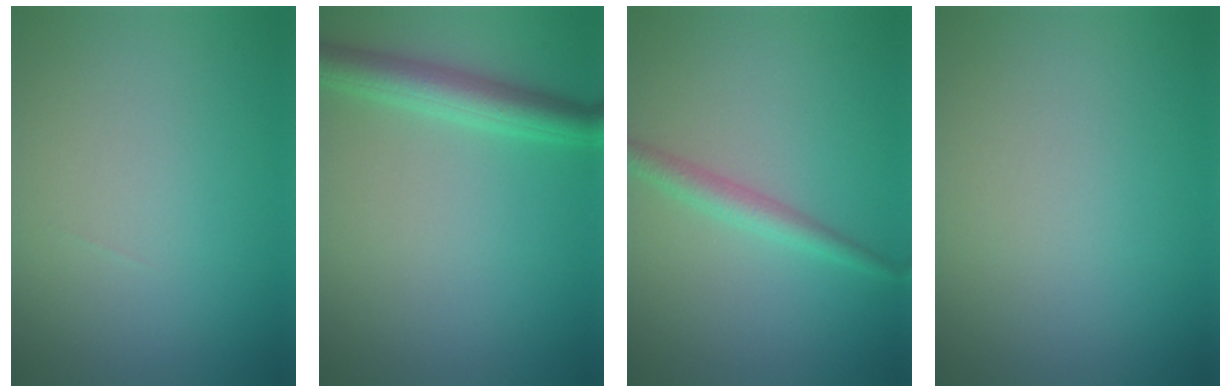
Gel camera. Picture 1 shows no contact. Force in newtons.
{"total": 3.9, "press": 3.9, "slide": 0.1}
{"total": 2.1, "press": 2.1, "slide": 0.0}
{"total": 0.0}